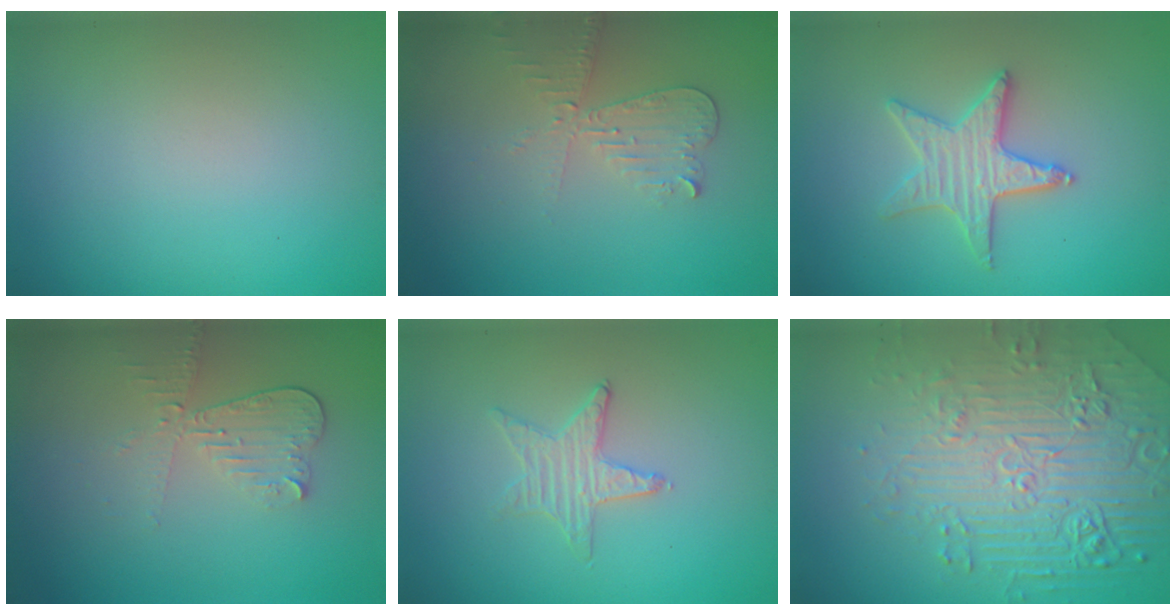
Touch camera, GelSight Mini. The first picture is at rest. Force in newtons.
{"total": 2.8, "press": 2.6, "slide": 0.9}
{"total": 3.1, "press": 3.1, "slide": 0.5}
{"total": 2.8, "press": 2.5, "slide": 1.3}
{"total": 1.2, "press": 1.2, "slide": 0.1}
{"total": 8.3, "press": 5.8, "slide": 5.9}